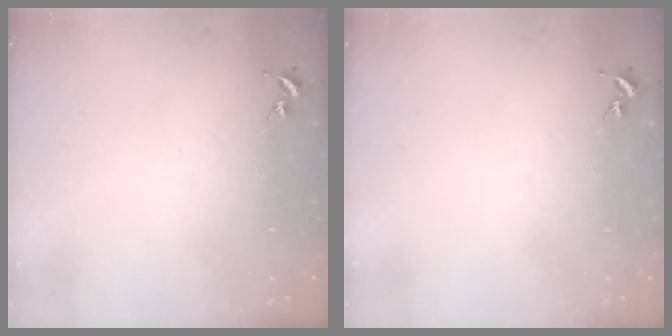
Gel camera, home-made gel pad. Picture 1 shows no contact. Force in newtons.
{"total": 0.0}